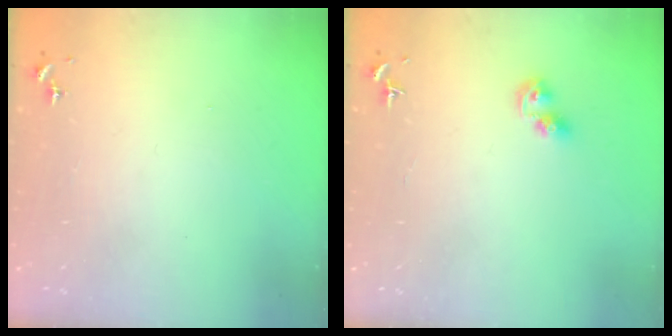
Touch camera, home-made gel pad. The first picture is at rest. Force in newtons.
{"total": 6.2, "press": 6.2, "slide": 0.4}